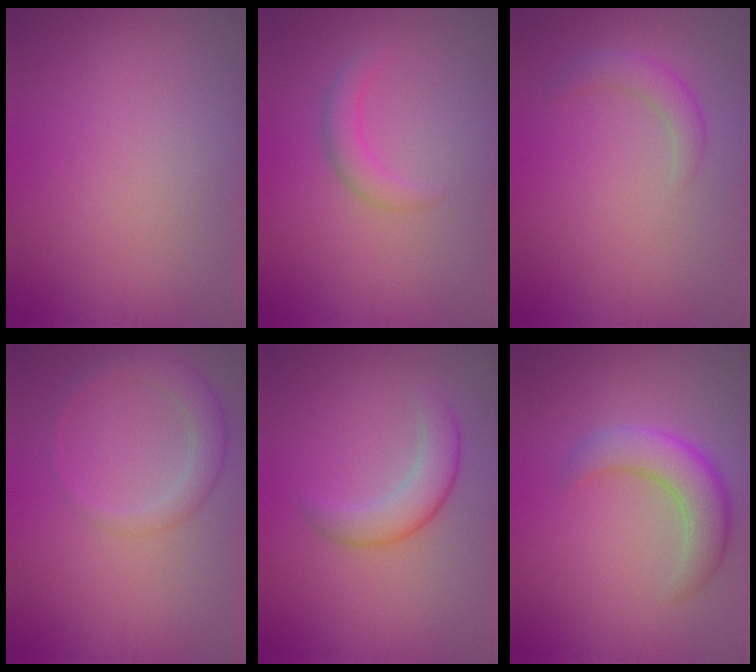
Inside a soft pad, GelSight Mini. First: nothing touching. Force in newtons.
{"total": 1.9, "press": 1.8, "slide": 0.3}
{"total": 2.0, "press": 2.0, "slide": 0.1}
{"total": 2.8, "press": 2.8, "slide": 0.2}
{"total": 3.4, "press": 3.3, "slide": 0.2}
{"total": 4.6, "press": 4.6, "slide": 0.2}